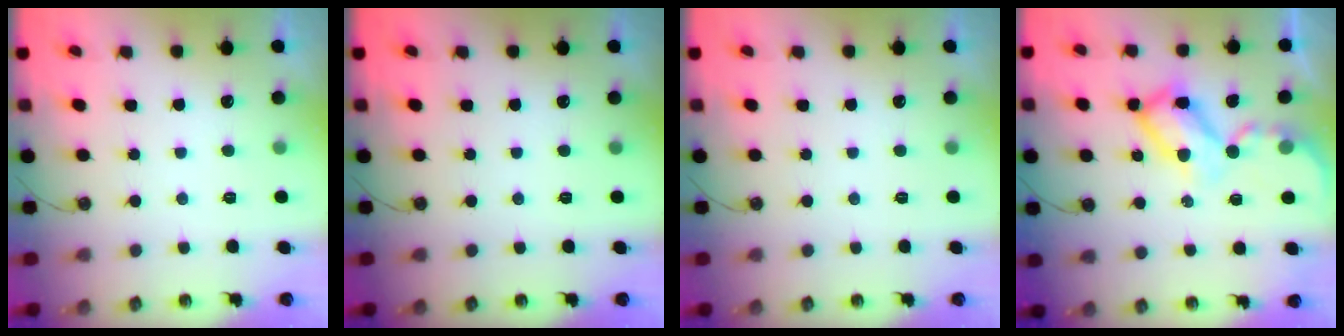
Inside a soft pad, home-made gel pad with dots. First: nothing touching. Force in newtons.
{"total": 0.0}
{"total": 0.0}
{"total": 12.2, "press": 12.2, "slide": 1.1}